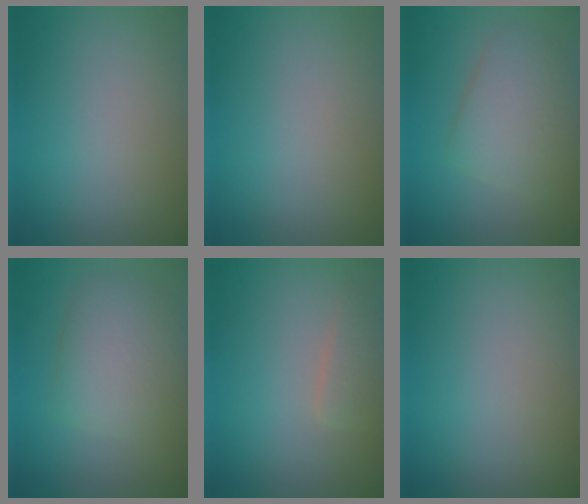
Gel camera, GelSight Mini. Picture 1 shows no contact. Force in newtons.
{"total": 0.0}
{"total": 4.5, "press": 4.5, "slide": 0.3}
{"total": 4.8, "press": 4.7, "slide": 0.3}
{"total": 1.8, "press": 1.8, "slide": 0.0}
{"total": 0.0}